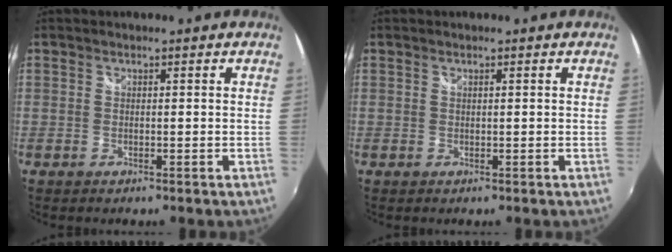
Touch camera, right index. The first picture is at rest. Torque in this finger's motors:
{"motor_torque": [-0.20, -0.08, 0.09, 0.01]}